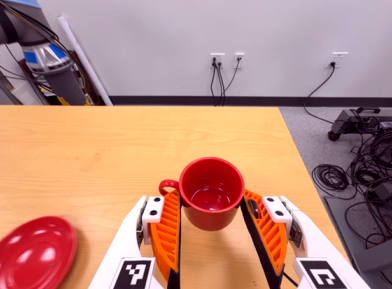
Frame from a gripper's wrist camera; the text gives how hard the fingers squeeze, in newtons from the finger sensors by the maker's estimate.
{"total": 2.8, "left": 2.3, "right": 3.3}